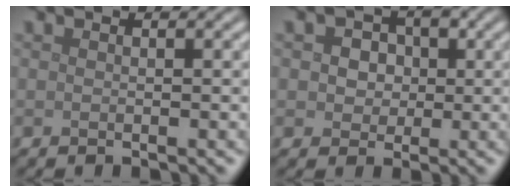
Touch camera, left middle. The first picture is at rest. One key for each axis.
{"total": 3.5, "fx": 0.7, "fy": 3.0, "fz": 1.7, "tx": -0.016, "ty": 0.007, "tz": -0.003}